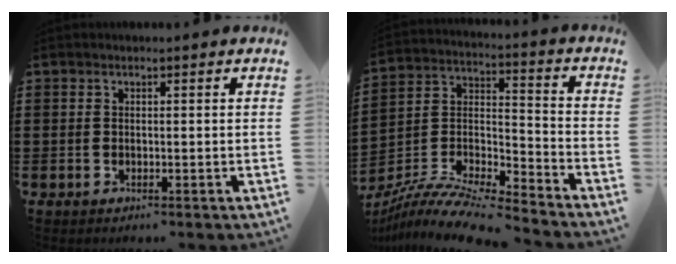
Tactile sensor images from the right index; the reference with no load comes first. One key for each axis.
{"total": 9.9, "fx": -9.1, "fy": 1.0, "fz": 3.7, "tx": -0.083, "ty": 0.003, "tz": -0.188}